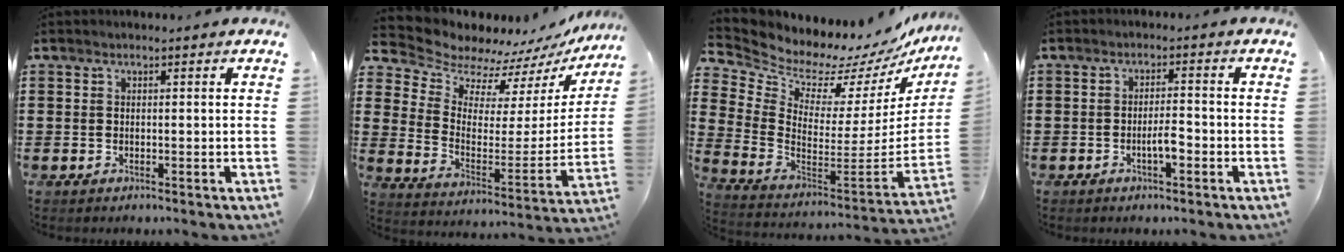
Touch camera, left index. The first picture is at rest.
{"total": 7.7, "force": [7.1, 3.0, 0.7], "torque": [-0.052, -0.065, 0.124]}
{"total": 6.1, "force": [5.6, 2.3, 0.6], "torque": [-0.048, -0.066, 0.091]}
{"total": 3.1, "force": [-1.2, 0.8, 2.8], "torque": [-0.050, 0.006, -0.022]}